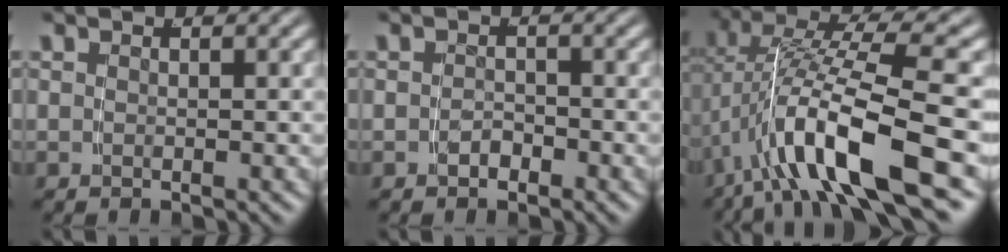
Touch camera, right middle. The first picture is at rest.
{"total": 1.1, "force": [-1.0, 0.3, 0.3], "torque": [-0.004, -0.001, -0.015]}
{"total": 8.0, "force": [-1.2, 2.4, 7.5], "torque": [-0.156, -0.009, -0.008]}